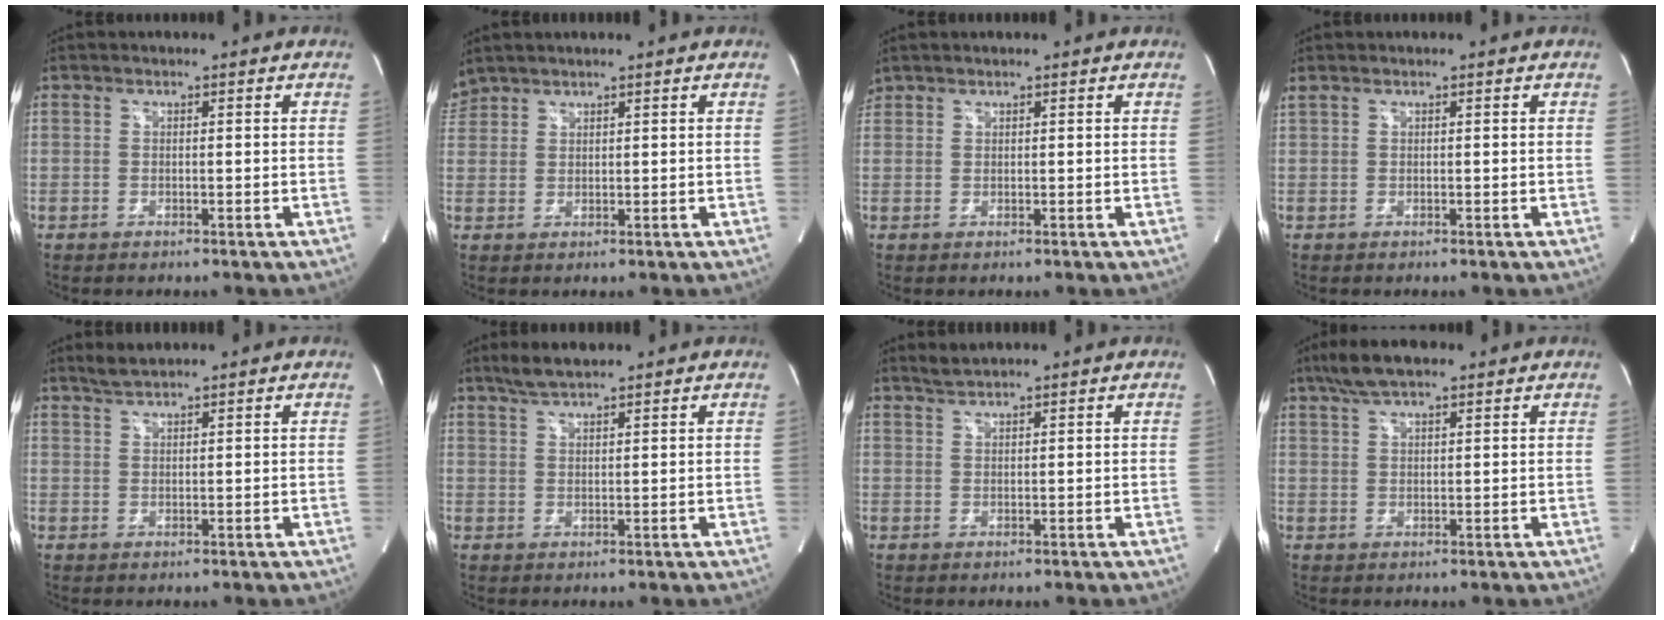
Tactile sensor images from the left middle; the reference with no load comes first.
{"total": 2.9, "force": [2.7, 0.8, 0.1], "torque": [-0.009, 0.019, 0.059]}
{"total": 1.3, "force": [1.2, 0.6, 0.0], "torque": [-0.003, 0.015, 0.025]}
{"total": 0.7, "force": [0.5, -0.1, 0.4], "torque": [-0.028, 0.021, 0.020]}
{"total": 2.2, "force": [2.1, -0.1, 0.8], "torque": [-0.021, 0.006, 0.042]}
{"total": 4.0, "force": [3.4, 0.5, 2.0], "torque": [-0.049, 0.010, 0.066]}
{"total": 1.6, "force": [1.5, -0.3, 0.3], "torque": [-0.008, 0.005, 0.035]}
{"total": 6.2, "force": [4.6, 1.4, 3.9], "torque": [-0.086, 0.020, 0.085]}